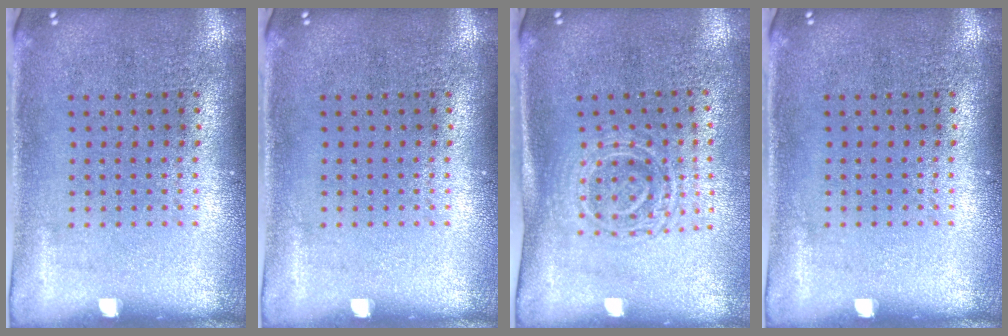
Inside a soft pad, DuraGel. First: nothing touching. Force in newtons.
{"total": 0.0}
{"total": 1.7, "press": 1.3, "slide": 1.0}
{"total": 0.0}